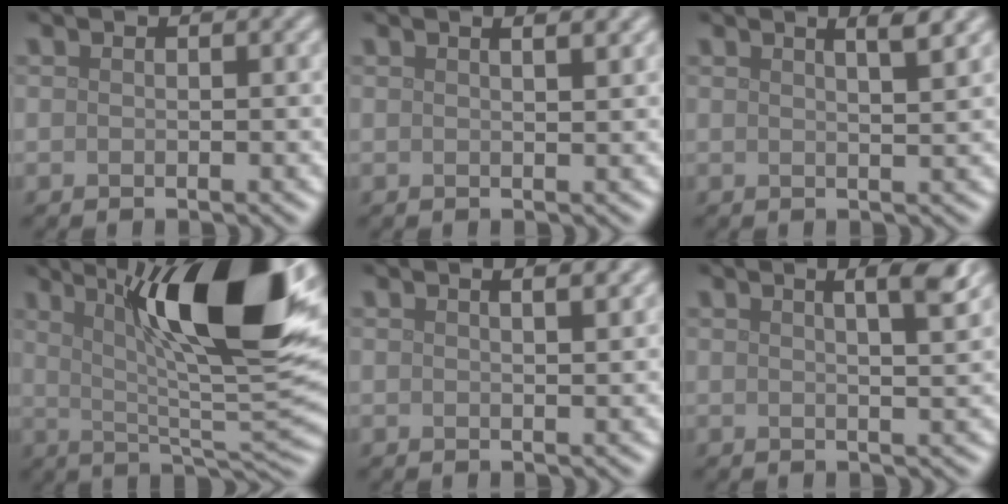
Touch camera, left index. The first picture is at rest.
{"total": 2.7, "force": [1.6, 1.0, 1.9], "torque": [-0.005, 0.011, -0.006]}
{"total": 2.8, "force": [1.7, 0.7, 2.1], "torque": [-0.012, 0.013, 0.001]}
{"total": 14.8, "force": [5.6, 3.3, 13.3], "torque": [-0.189, 0.005, 0.088]}
{"total": 3.0, "force": [1.8, 1.2, 2.2], "torque": [-0.003, 0.013, -0.006]}
{"total": 4.2, "force": [2.1, 1.1, 3.5], "torque": [-0.028, 0.017, 0.009]}